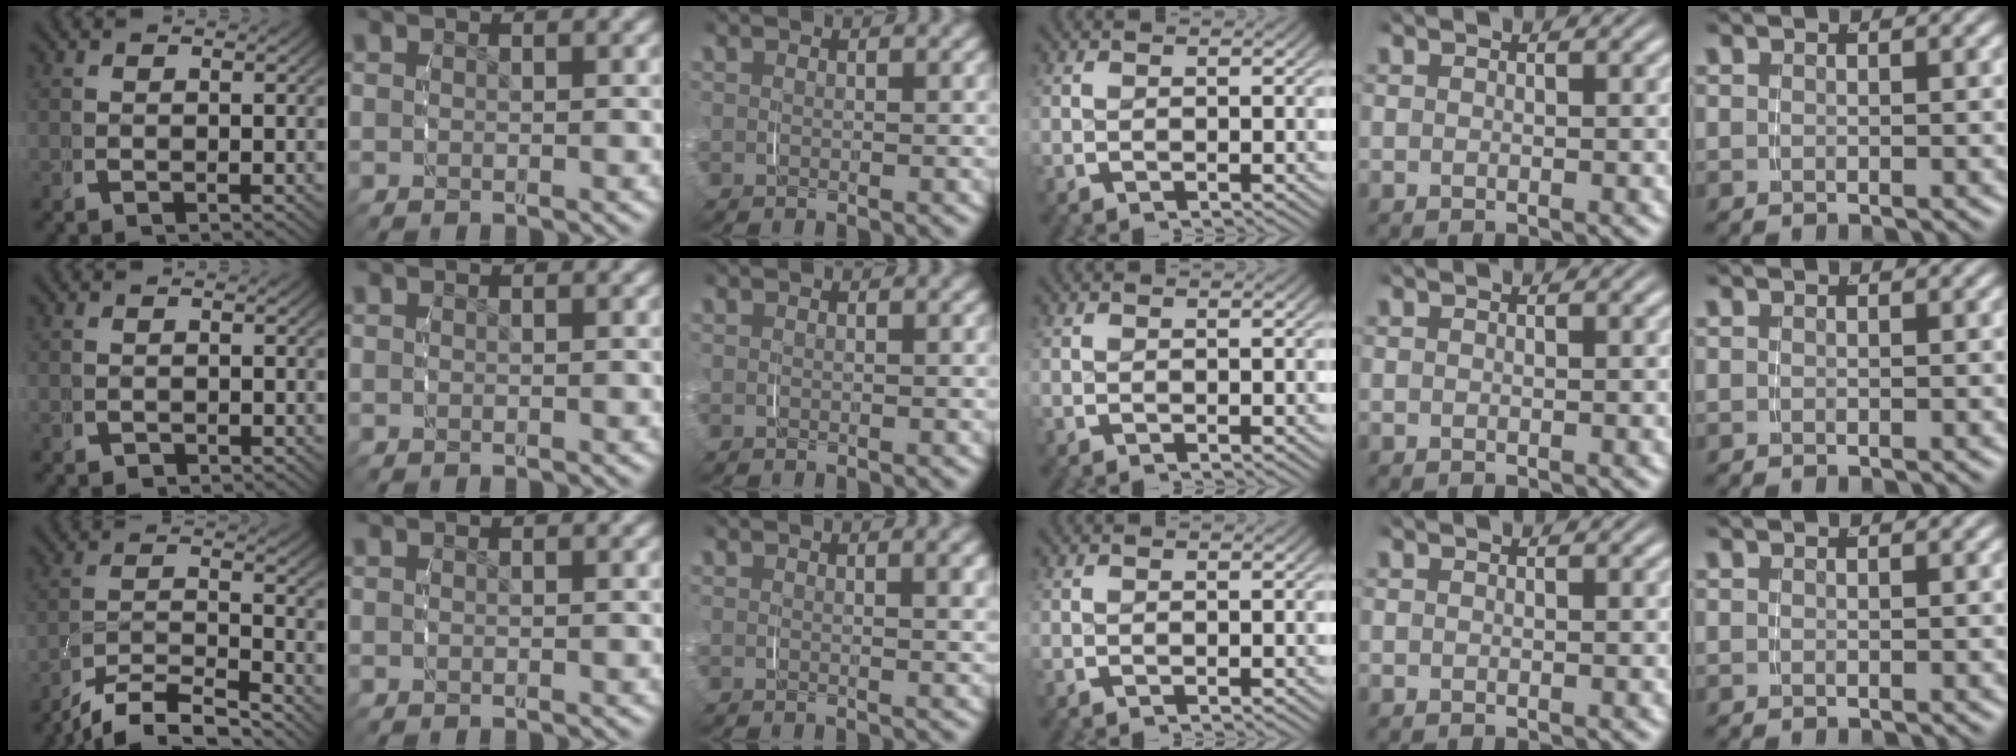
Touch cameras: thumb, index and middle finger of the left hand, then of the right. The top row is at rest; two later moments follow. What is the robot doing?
{"motion": "grasp_and_lifting", "object": "measuring cup"}